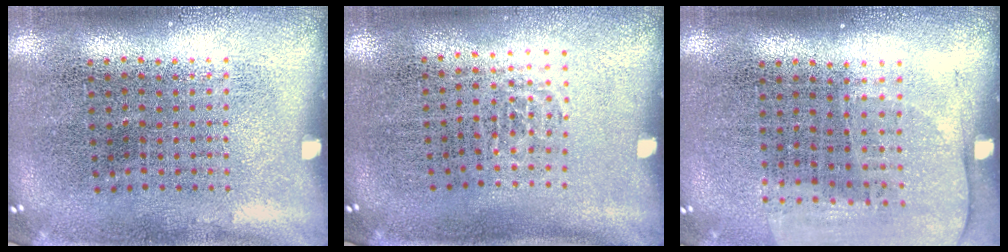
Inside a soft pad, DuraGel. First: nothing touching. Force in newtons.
{"total": 0.5, "press": 0.4, "slide": 0.4}
{"total": 1.4, "press": 1.3, "slide": 0.5}